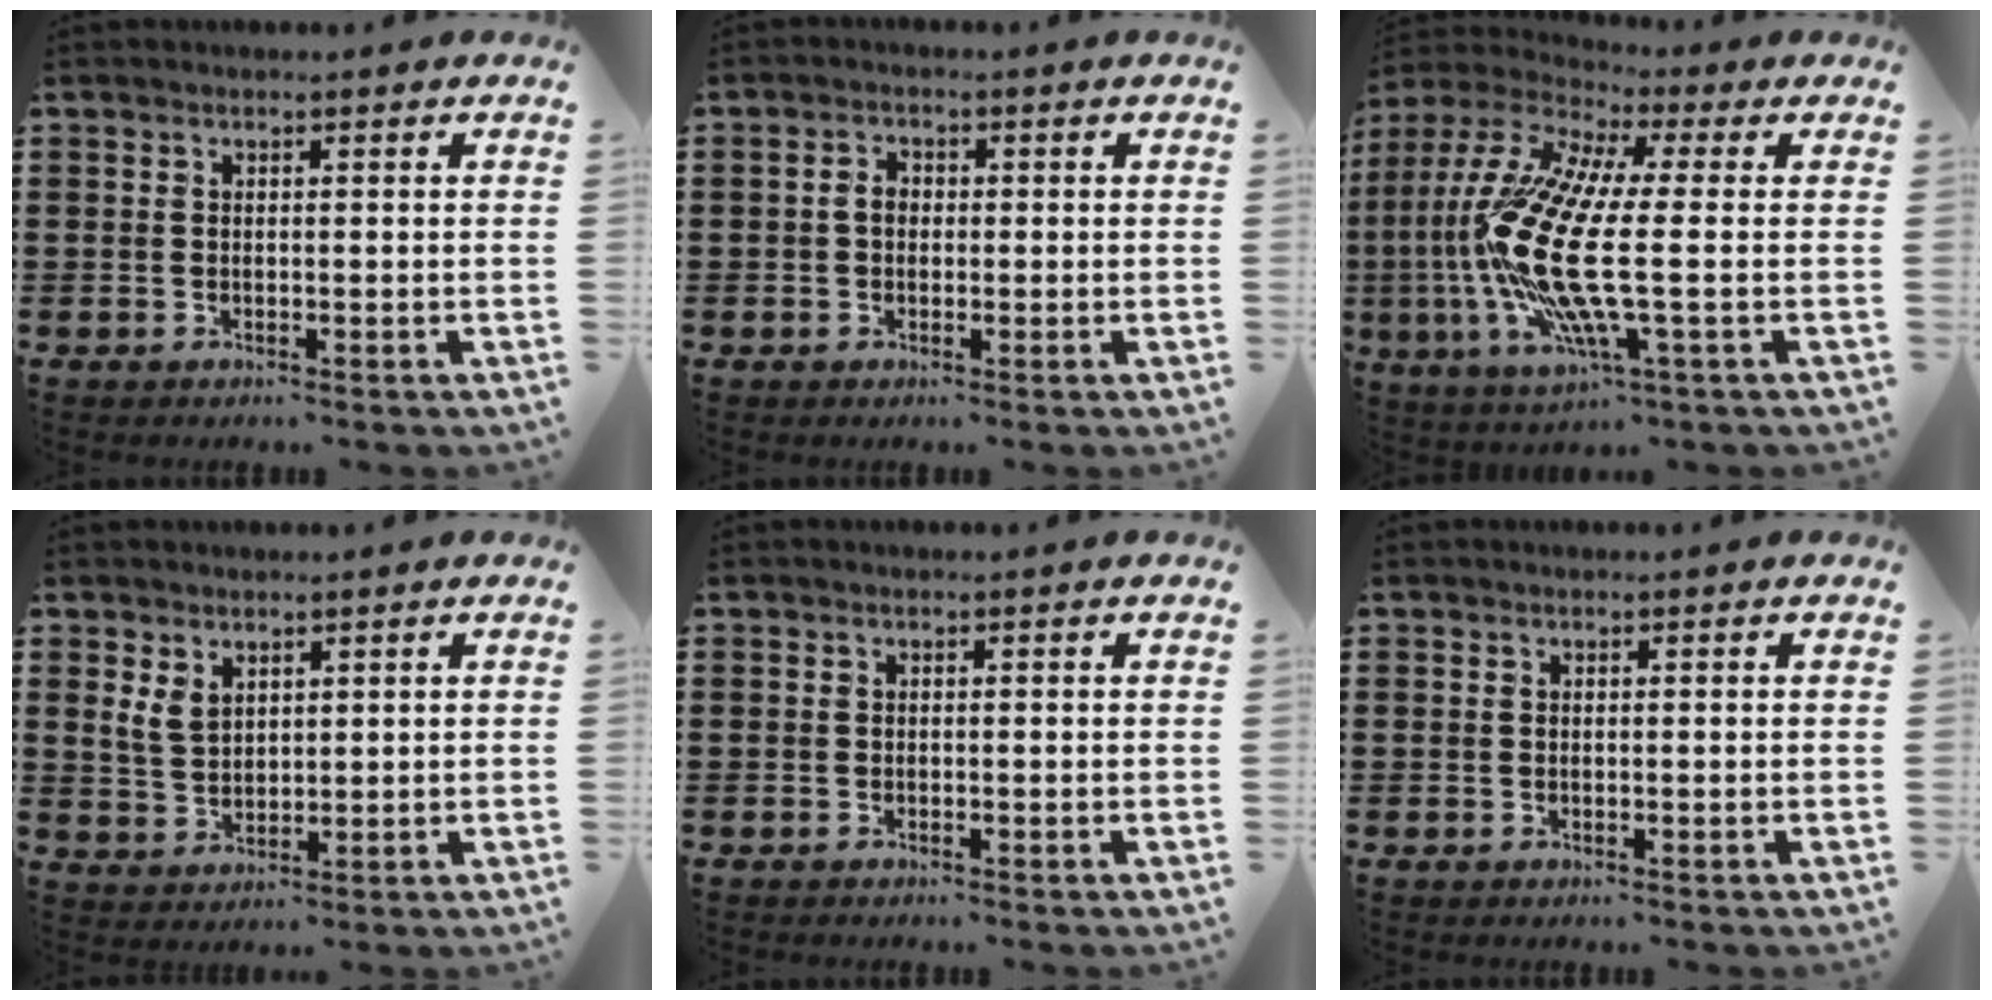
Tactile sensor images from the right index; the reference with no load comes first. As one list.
[{"total": 2.3, "force": [-0.1, 1.6, 1.6], "torque": [-0.033, 0.006, -0.003]}, {"total": 16.4, "force": [-2.2, 2.9, 16.0], "torque": [-0.361, -0.030, -0.052]}, {"total": 3.4, "force": [1.9, 2.3, 1.8], "torque": [-0.042, 0.008, 0.036]}, {"total": 0.0}, {"total": 0.0}]